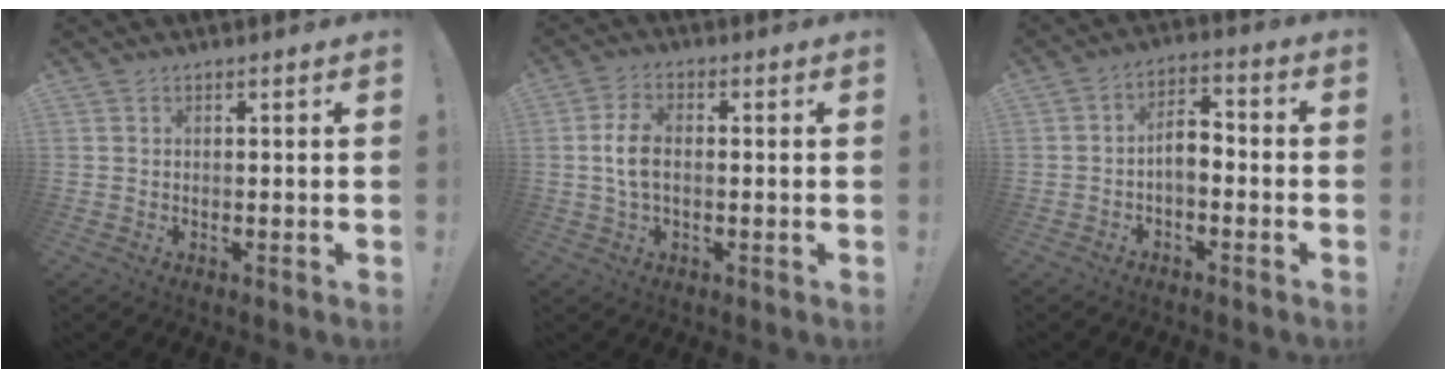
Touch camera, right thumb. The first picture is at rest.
{"total": 6.7, "force": [-0.2, 3.6, 5.6], "torque": [-0.112, 0.003, -0.002]}
{"total": 6.6, "force": [-1.8, 3.9, 5.0], "torque": [-0.087, 0.008, -0.030]}